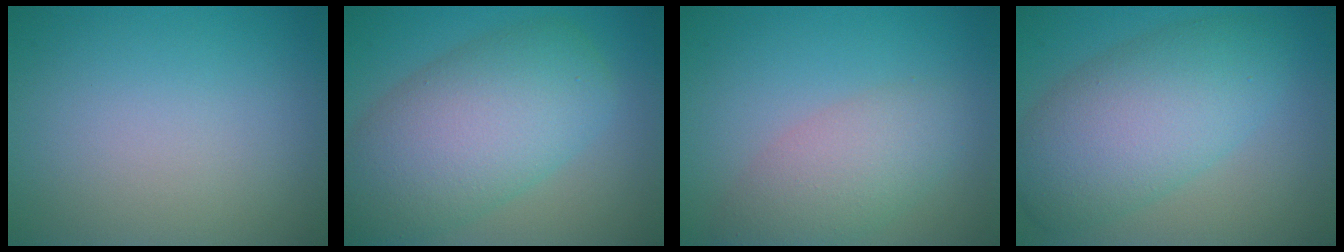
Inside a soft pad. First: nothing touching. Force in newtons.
{"total": 9.5, "press": 9.5, "slide": 0.1}
{"total": 4.0, "press": 4.0, "slide": 0.2}
{"total": 8.0, "press": 8.0, "slide": 0.2}